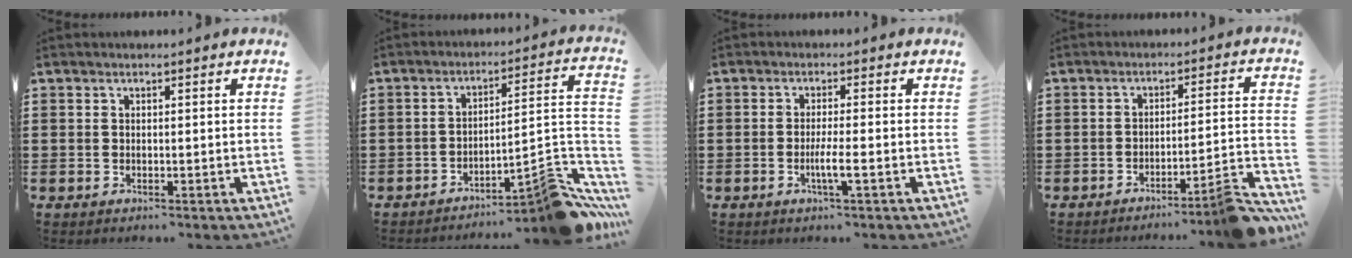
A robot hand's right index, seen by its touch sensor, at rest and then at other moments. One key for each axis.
{"total": 8.8, "fx": -7.0, "fy": 1.5, "fz": 5.1, "tx": -0.052, "ty": 0.001, "tz": -0.135}
{"total": 3.5, "fx": -1.3, "fy": 0.0, "fz": 3.3, "tx": -0.064, "ty": -0.008, "tz": -0.026}
{"total": 6.4, "fx": -5.4, "fy": -0.4, "fz": 3.5, "tx": -0.051, "ty": -0.010, "tz": -0.102}